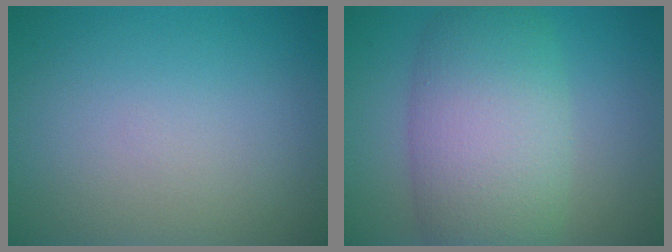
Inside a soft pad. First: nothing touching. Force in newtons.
{"total": 8.8, "press": 8.8, "slide": 0.5}